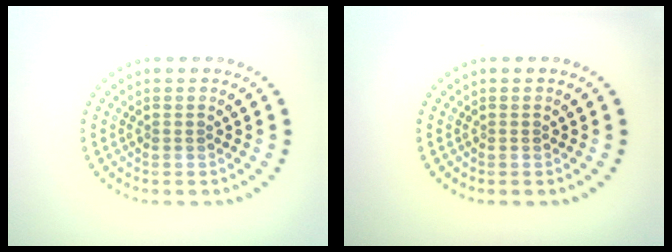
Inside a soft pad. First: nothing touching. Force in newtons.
{"total": 0.0}